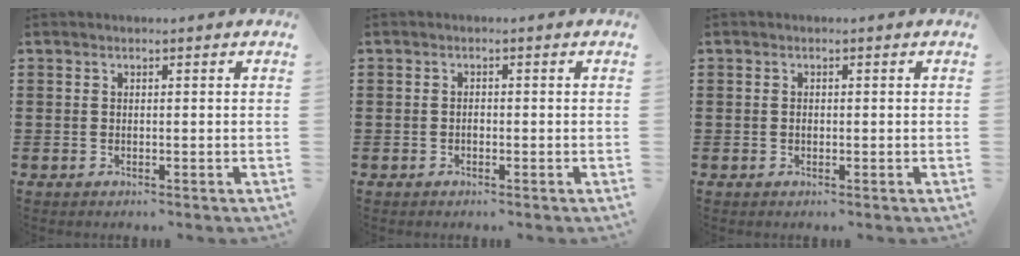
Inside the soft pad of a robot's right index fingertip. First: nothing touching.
{"total": 0.7, "force": [-0.3, 0.4, 0.5], "torque": [-0.011, -0.002, -0.006]}
{"total": 0.7, "force": [-0.1, 0.4, 0.5], "torque": [-0.014, -0.001, -0.002]}